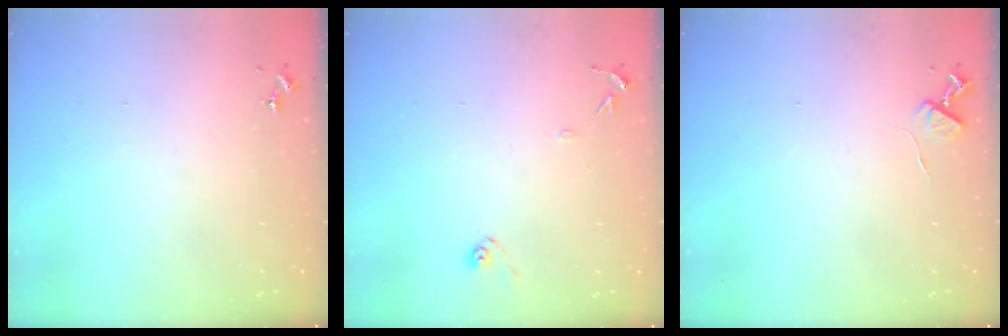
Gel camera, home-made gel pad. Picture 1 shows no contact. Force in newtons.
{"total": 7.3, "press": 7.3, "slide": 0.5}
{"total": 5.7, "press": 5.6, "slide": 0.8}